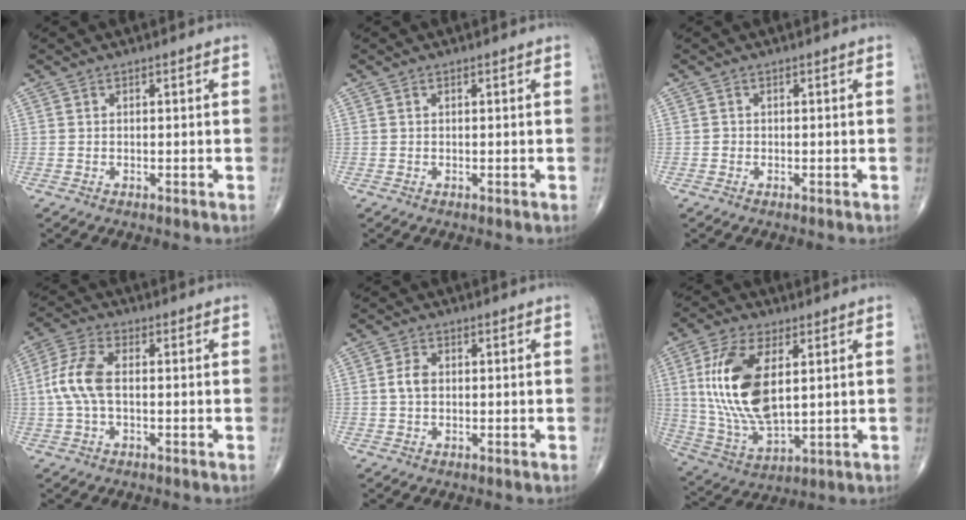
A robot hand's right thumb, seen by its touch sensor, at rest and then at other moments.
{"total": 0.0}
{"total": 0.6, "force": [-0.2, 0.5, 0.1], "torque": [-0.001, 0.002, -0.004]}
{"total": 7.9, "force": [-0.1, 4.0, 6.8], "torque": [-0.165, 0.022, -0.006]}
{"total": 2.9, "force": [0.1, 1.9, 2.1], "torque": [-0.042, 0.005, -0.002]}
{"total": 17.8, "force": [3.6, 8.7, 15.1], "torque": [-0.302, -0.016, 0.078]}